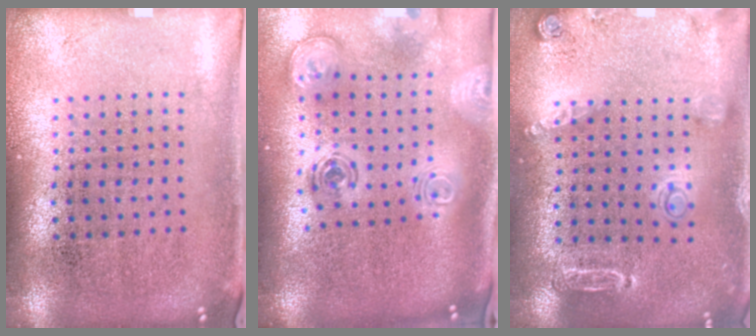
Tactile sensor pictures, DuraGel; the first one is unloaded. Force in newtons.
{"total": 3.1, "press": 2.1, "slide": 2.3}
{"total": 1.6, "press": 1.6, "slide": 0.1}